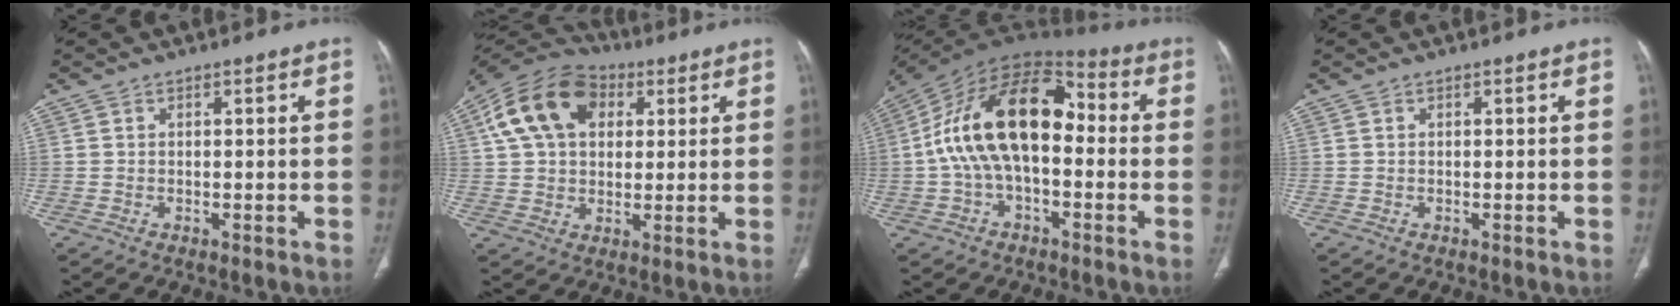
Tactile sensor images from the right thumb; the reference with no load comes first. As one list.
[{"total": 16.5, "force": [5.2, 11.4, 10.8], "torque": [-0.189, 0.015, 0.083]}, {"total": 19.7, "force": [-0.2, 10.9, 16.4], "torque": [-0.287, 0.051, -0.011]}, {"total": 0.0}]